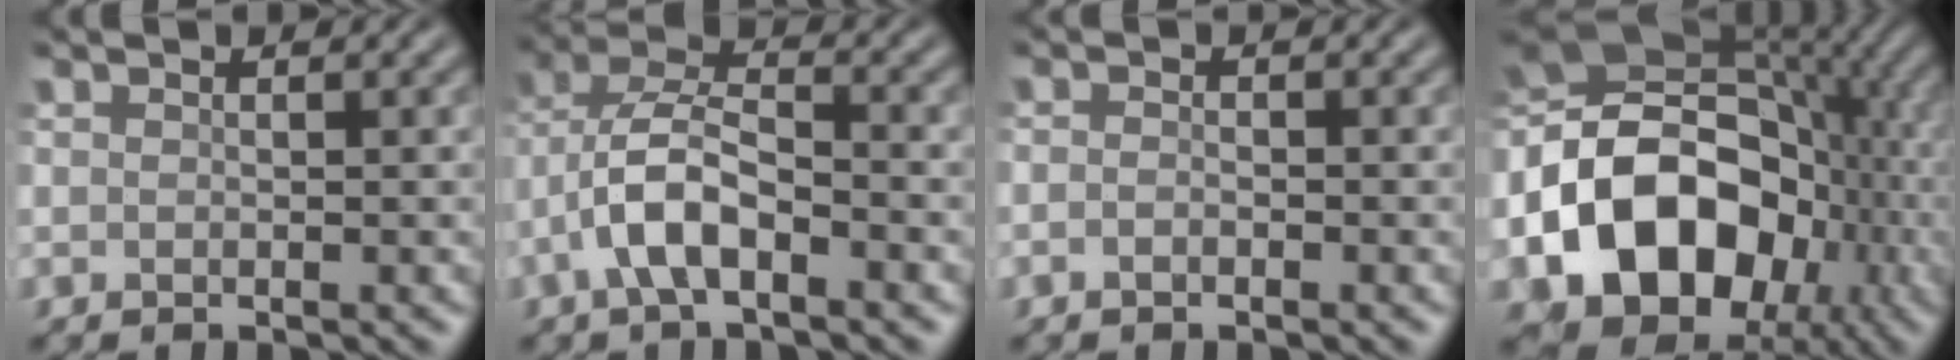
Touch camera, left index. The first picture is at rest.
{"total": 5.6, "force": [-2.3, 2.4, 4.5], "torque": [-0.090, 0.012, -0.050]}
{"total": 0.8, "force": [-0.5, 0.3, 0.6], "torque": [-0.014, -0.001, -0.011]}
{"total": 17.0, "force": [-4.6, 12.7, 10.3], "torque": [-0.188, -0.002, -0.080]}